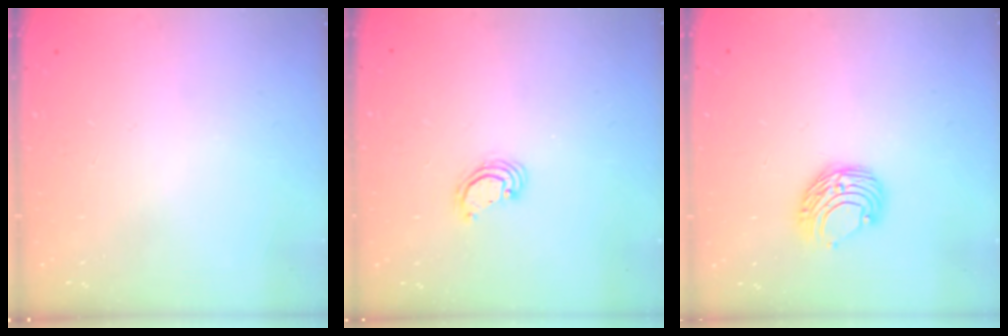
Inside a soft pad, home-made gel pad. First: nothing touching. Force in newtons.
{"total": 3.0, "press": 3.0, "slide": 0.3}
{"total": 8.1, "press": 8.1, "slide": 0.4}